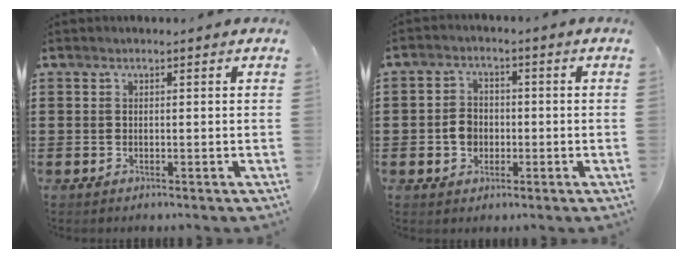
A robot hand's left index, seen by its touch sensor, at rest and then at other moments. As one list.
[{"total": 3.6, "force": [-0.8, 3.0, 2.0], "torque": [-0.051, 0.003, -0.019]}]